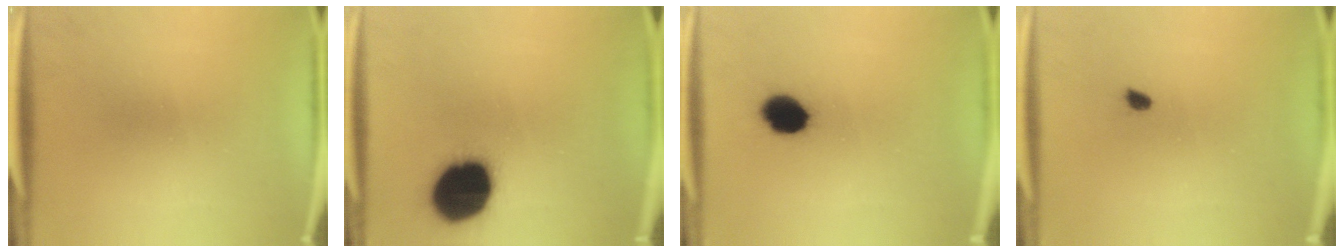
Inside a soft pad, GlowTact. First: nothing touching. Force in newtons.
{"total": 19.3}
{"total": 7.0}
{"total": 1.4}